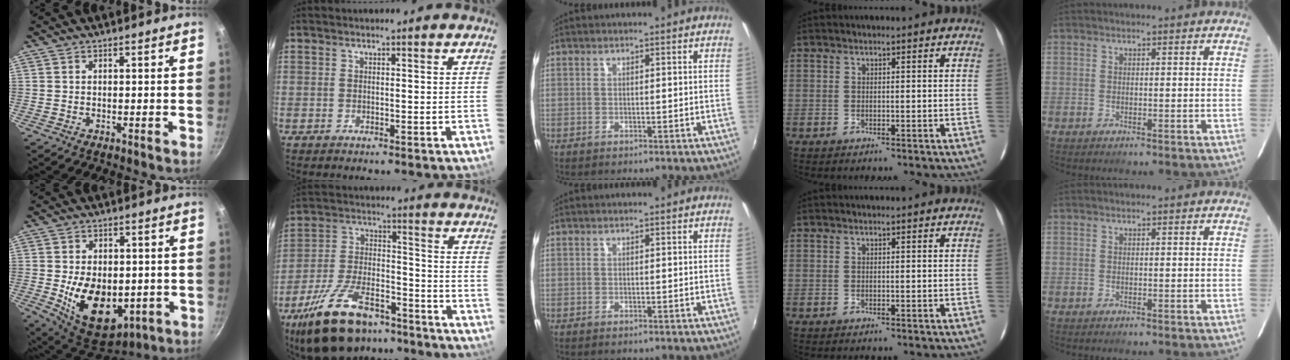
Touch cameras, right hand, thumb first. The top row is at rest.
{"thumb": {"total": 16.4, "force": [-2.6, 10.9, 12.0], "torque": [-0.159, -0.010, -0.020]}, "index": {"total": 21.2, "force": [-14.9, 9.4, 11.8], "torque": [-0.233, -0.006, -0.240]}}